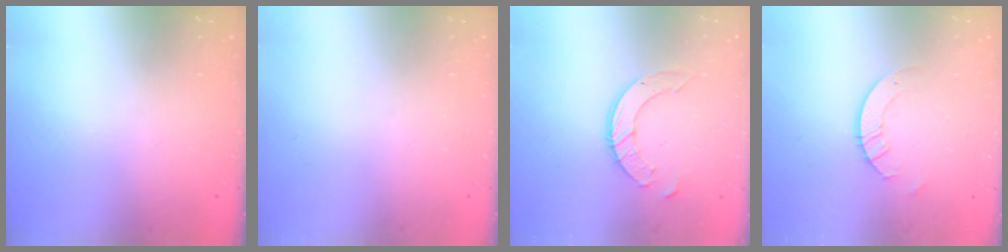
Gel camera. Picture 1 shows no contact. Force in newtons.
{"total": 0.0}
{"total": 9.7, "press": 9.6, "slide": 0.8}
{"total": 3.5, "press": 3.5, "slide": 0.3}